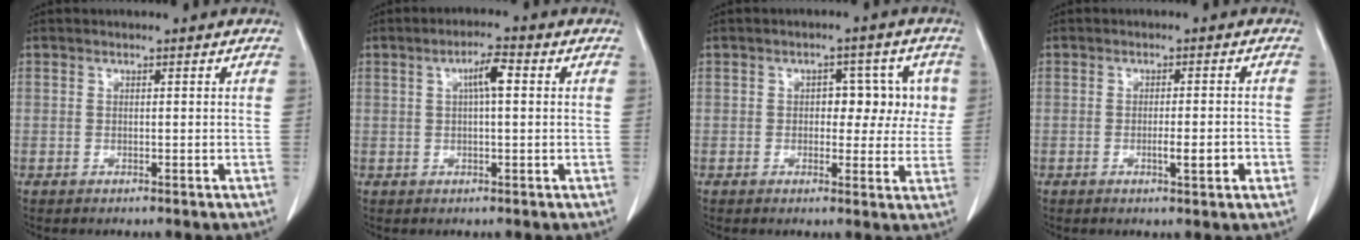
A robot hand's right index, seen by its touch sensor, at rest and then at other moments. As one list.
[{"total": 4.0, "force": [0.9, 0.6, 3.8], "torque": [-0.067, 0.010, 0.014]}, {"total": 6.2, "force": [1.0, 3.8, 4.8], "torque": [-0.042, 0.022, 0.014]}, {"total": 3.6, "force": [-1.1, 0.4, 3.4], "torque": [-0.054, -0.003, -0.015]}]